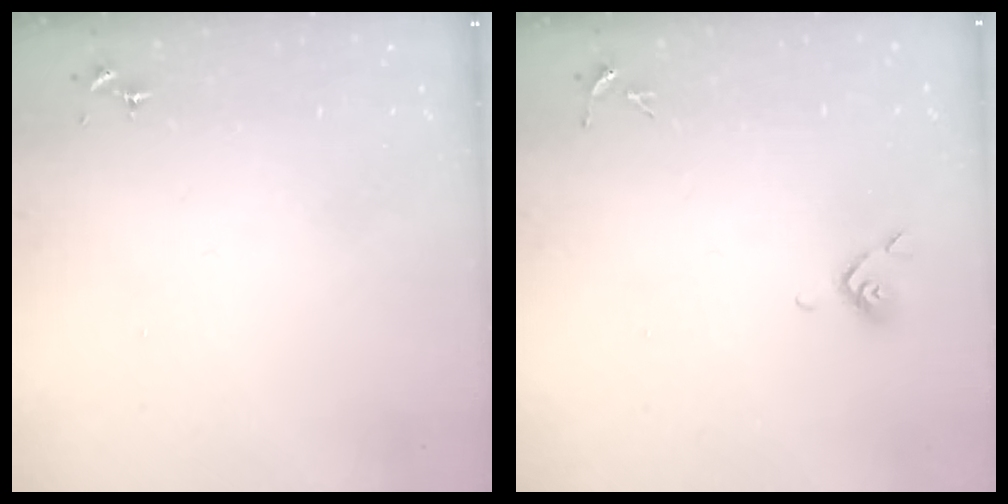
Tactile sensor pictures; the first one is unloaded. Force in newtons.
{"total": 5.5, "press": 5.3, "slide": 1.5}